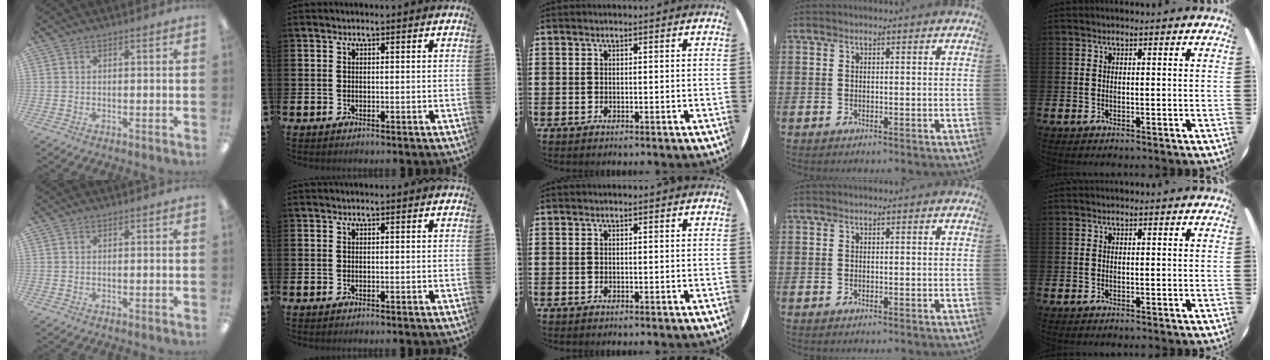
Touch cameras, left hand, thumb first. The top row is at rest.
{}